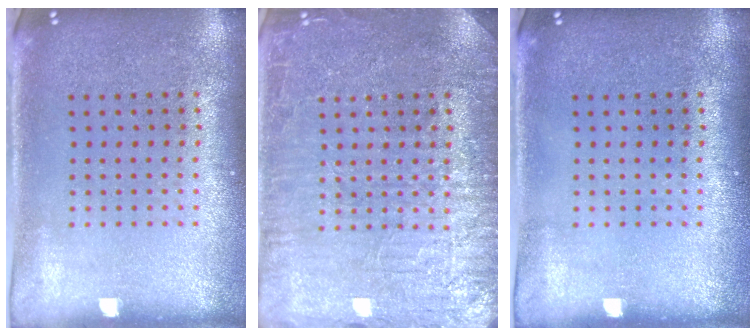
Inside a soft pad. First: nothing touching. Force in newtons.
{"total": 6.3, "press": 6.2, "slide": 1.0}
{"total": 0.0}